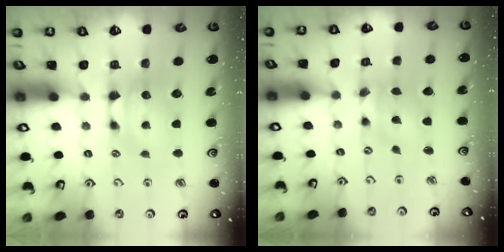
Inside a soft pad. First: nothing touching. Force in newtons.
{"total": 1.3, "press": 0.6, "slide": 1.1}